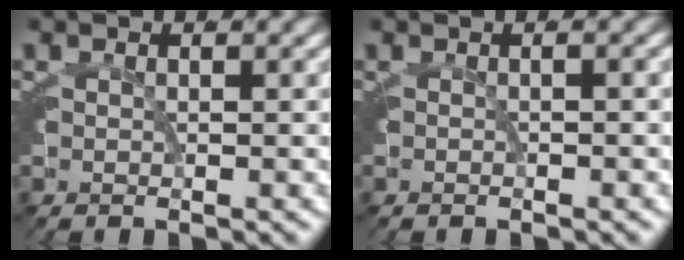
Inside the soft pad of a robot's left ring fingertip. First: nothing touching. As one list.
[{"total": 0.5, "force": [-0.5, -0.1, -0.1], "torque": [0.005, 0.003, -0.010]}]